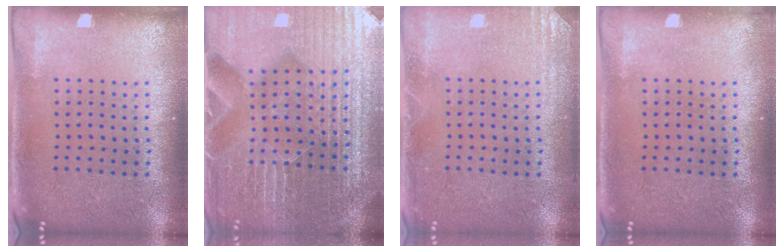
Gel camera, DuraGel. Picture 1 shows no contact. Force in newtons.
{"total": 6.0, "press": 5.5, "slide": 2.5}
{"total": 2.0, "press": 2.0, "slide": 0.4}
{"total": 0.5, "press": 0.5, "slide": 0.2}